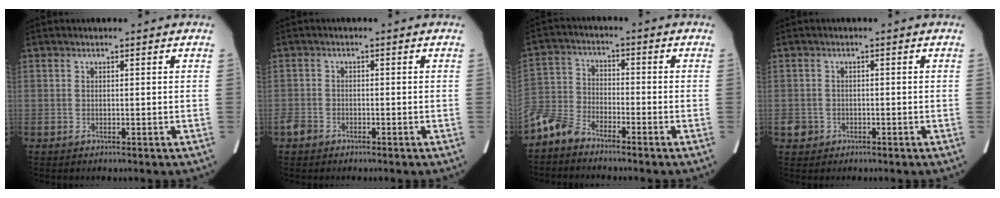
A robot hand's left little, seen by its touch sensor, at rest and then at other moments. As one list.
[{"total": 2.0, "force": [-1.5, 1.3, 0.6], "torque": [-0.018, 0.003, -0.027]}, {"total": 6.5, "force": [-5.7, 2.4, 2.2], "torque": [-0.056, -0.011, -0.125]}, {"total": 2.0, "force": [-0.9, 1.8, 0.3], "torque": [-0.007, 0.007, -0.014]}]